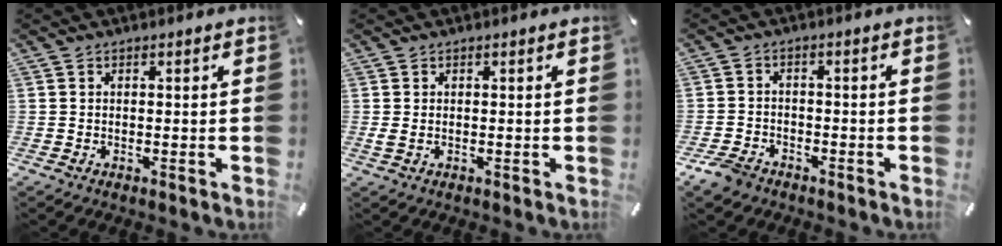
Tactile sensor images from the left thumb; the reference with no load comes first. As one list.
[{"total": 1.0, "force": [0.0, 0.6, 0.8], "torque": [-0.018, -0.002, 0.002]}, {"total": 4.4, "force": [-3.5, 2.3, 1.3], "torque": [-0.039, 0.014, -0.069]}]